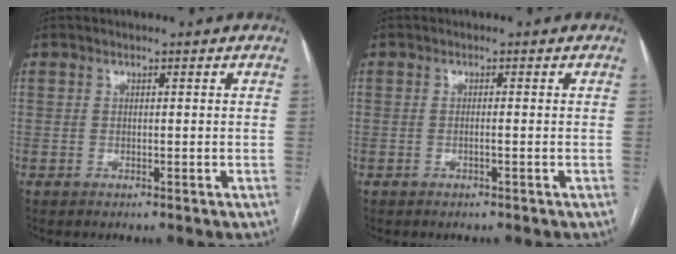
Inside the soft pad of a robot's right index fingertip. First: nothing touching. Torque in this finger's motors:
{"motor_torque": [-0.39, 0.47, -0.04, -0.01]}